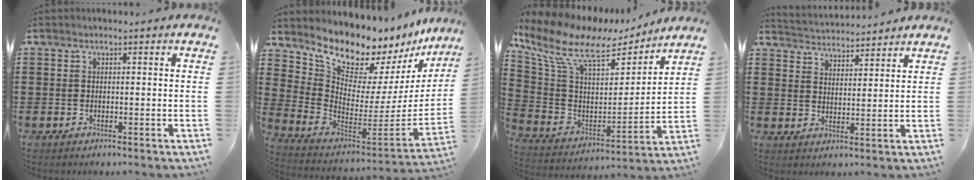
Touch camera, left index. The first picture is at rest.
{"total": 9.0, "force": [8.6, 2.4, 1.2], "torque": [-0.074, -0.086, 0.148]}
{"total": 11.6, "force": [7.6, 4.8, 7.4], "torque": [-0.172, -0.035, 0.129]}
{"total": 3.2, "force": [3.2, 0.0, -0.4], "torque": [-0.006, -0.017, 0.055]}